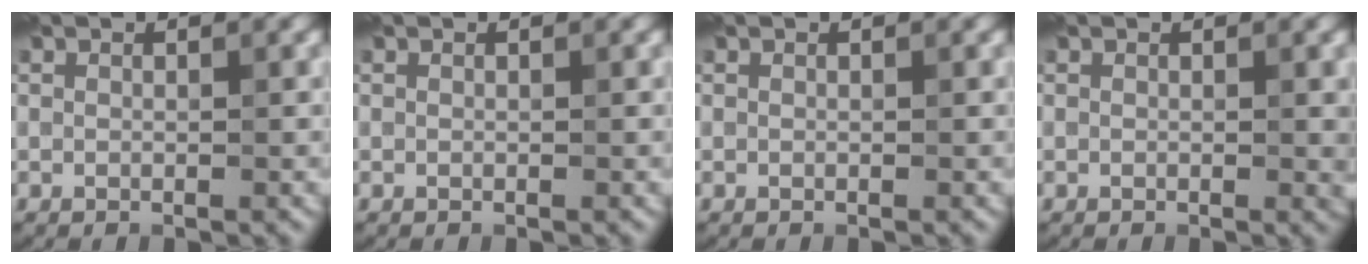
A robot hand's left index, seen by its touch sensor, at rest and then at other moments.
{"total": 0.0}
{"total": 0.0}
{"total": 0.9, "force": [0.0, 0.1, 0.9], "torque": [-0.009, -0.002, -0.002]}